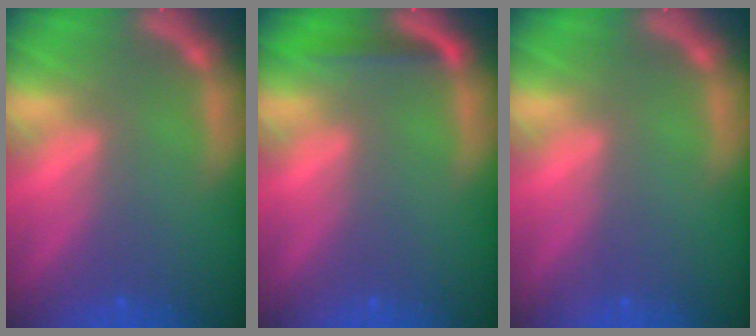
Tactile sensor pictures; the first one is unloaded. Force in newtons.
{"total": 1.9}
{"total": 0.0}